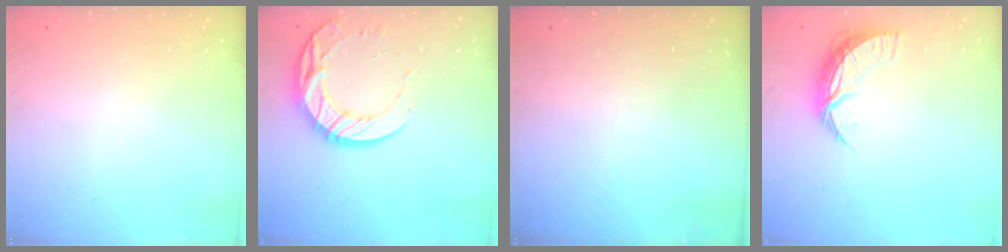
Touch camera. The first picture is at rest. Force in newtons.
{"total": 14.7, "press": 14.6, "slide": 1.3}
{"total": 0.0}
{"total": 9.7, "press": 9.7, "slide": 0.4}